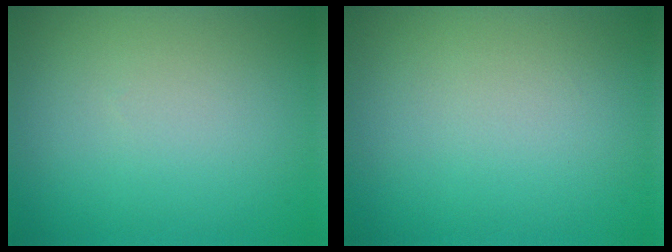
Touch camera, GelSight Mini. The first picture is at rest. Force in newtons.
{"total": 0.0}